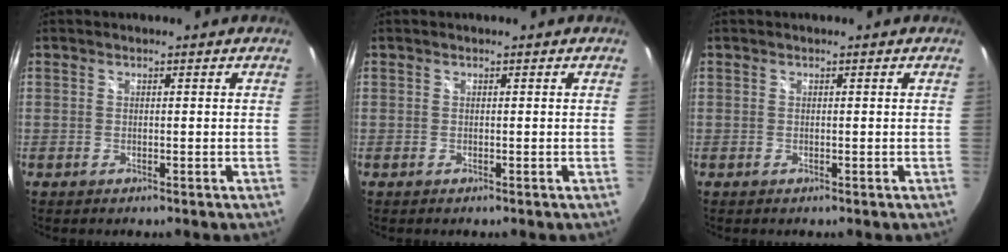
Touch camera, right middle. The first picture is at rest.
{"total": 0.0}
{"total": 0.0}